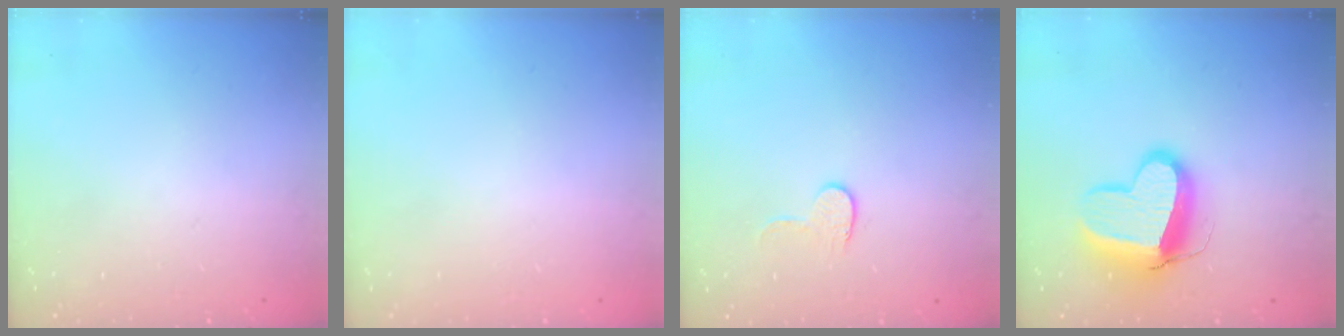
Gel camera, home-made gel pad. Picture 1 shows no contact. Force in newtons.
{"total": 0.6, "press": 0.5, "slide": 0.2}
{"total": 5.4, "press": 5.4, "slide": 0.5}
{"total": 14.4, "press": 14.3, "slide": 1.6}